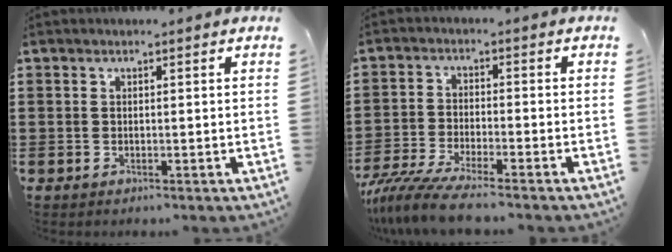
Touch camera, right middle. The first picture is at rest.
{"total": 7.1, "force": [-6.3, 0.2, 3.1], "torque": [-0.078, -0.013, -0.127]}